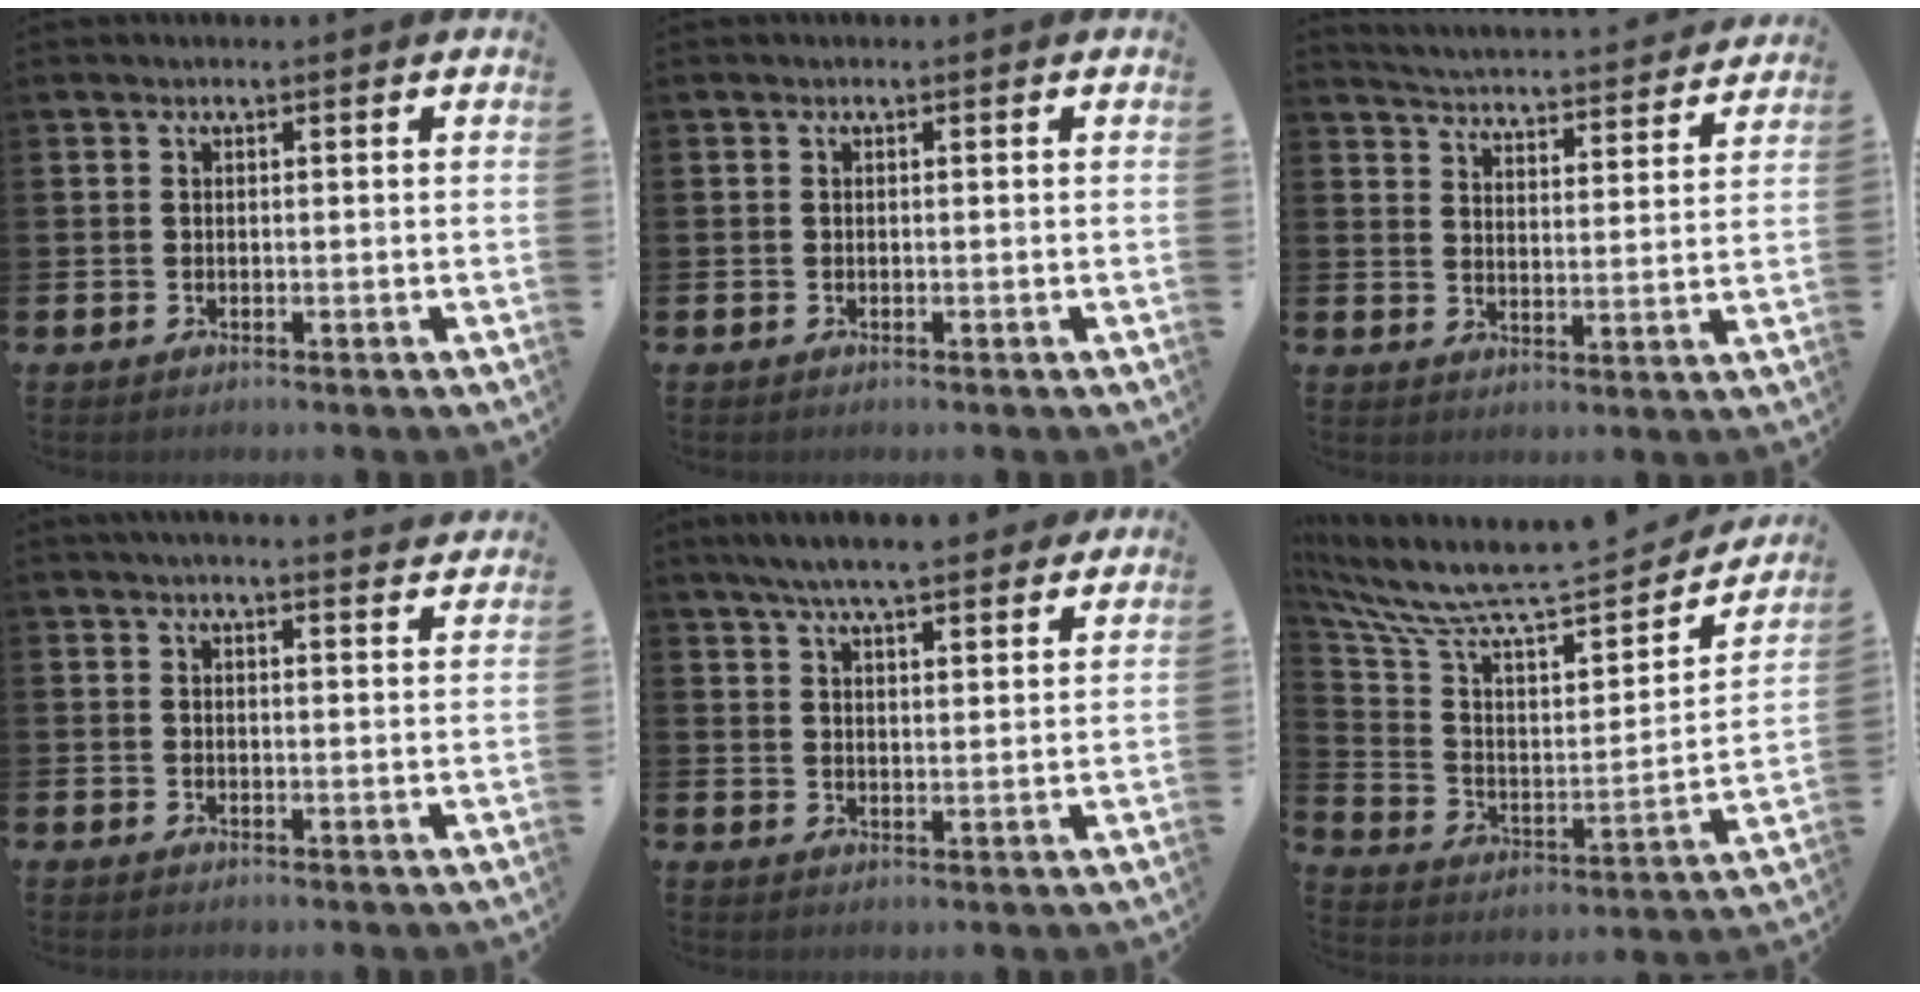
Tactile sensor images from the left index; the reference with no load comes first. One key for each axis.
{"total": 0.0}
{"total": 4.7, "fx": 4.7, "fy": 0.2, "fz": 0.1, "tx": -0.028, "ty": -0.043, "tz": 0.078}
{"total": 3.1, "fx": 3.0, "fy": -0.2, "fz": 0.5, "tx": -0.012, "ty": -0.014, "tz": 0.054}
{"total": 6.7, "fx": 6.3, "fy": 0.6, "fz": 2.2, "tx": -0.057, "ty": -0.027, "tz": 0.112}
{"total": 7.4, "fx": 6.4, "fy": 1.6, "fz": 3.2, "tx": -0.101, "ty": -0.067, "tz": 0.100}